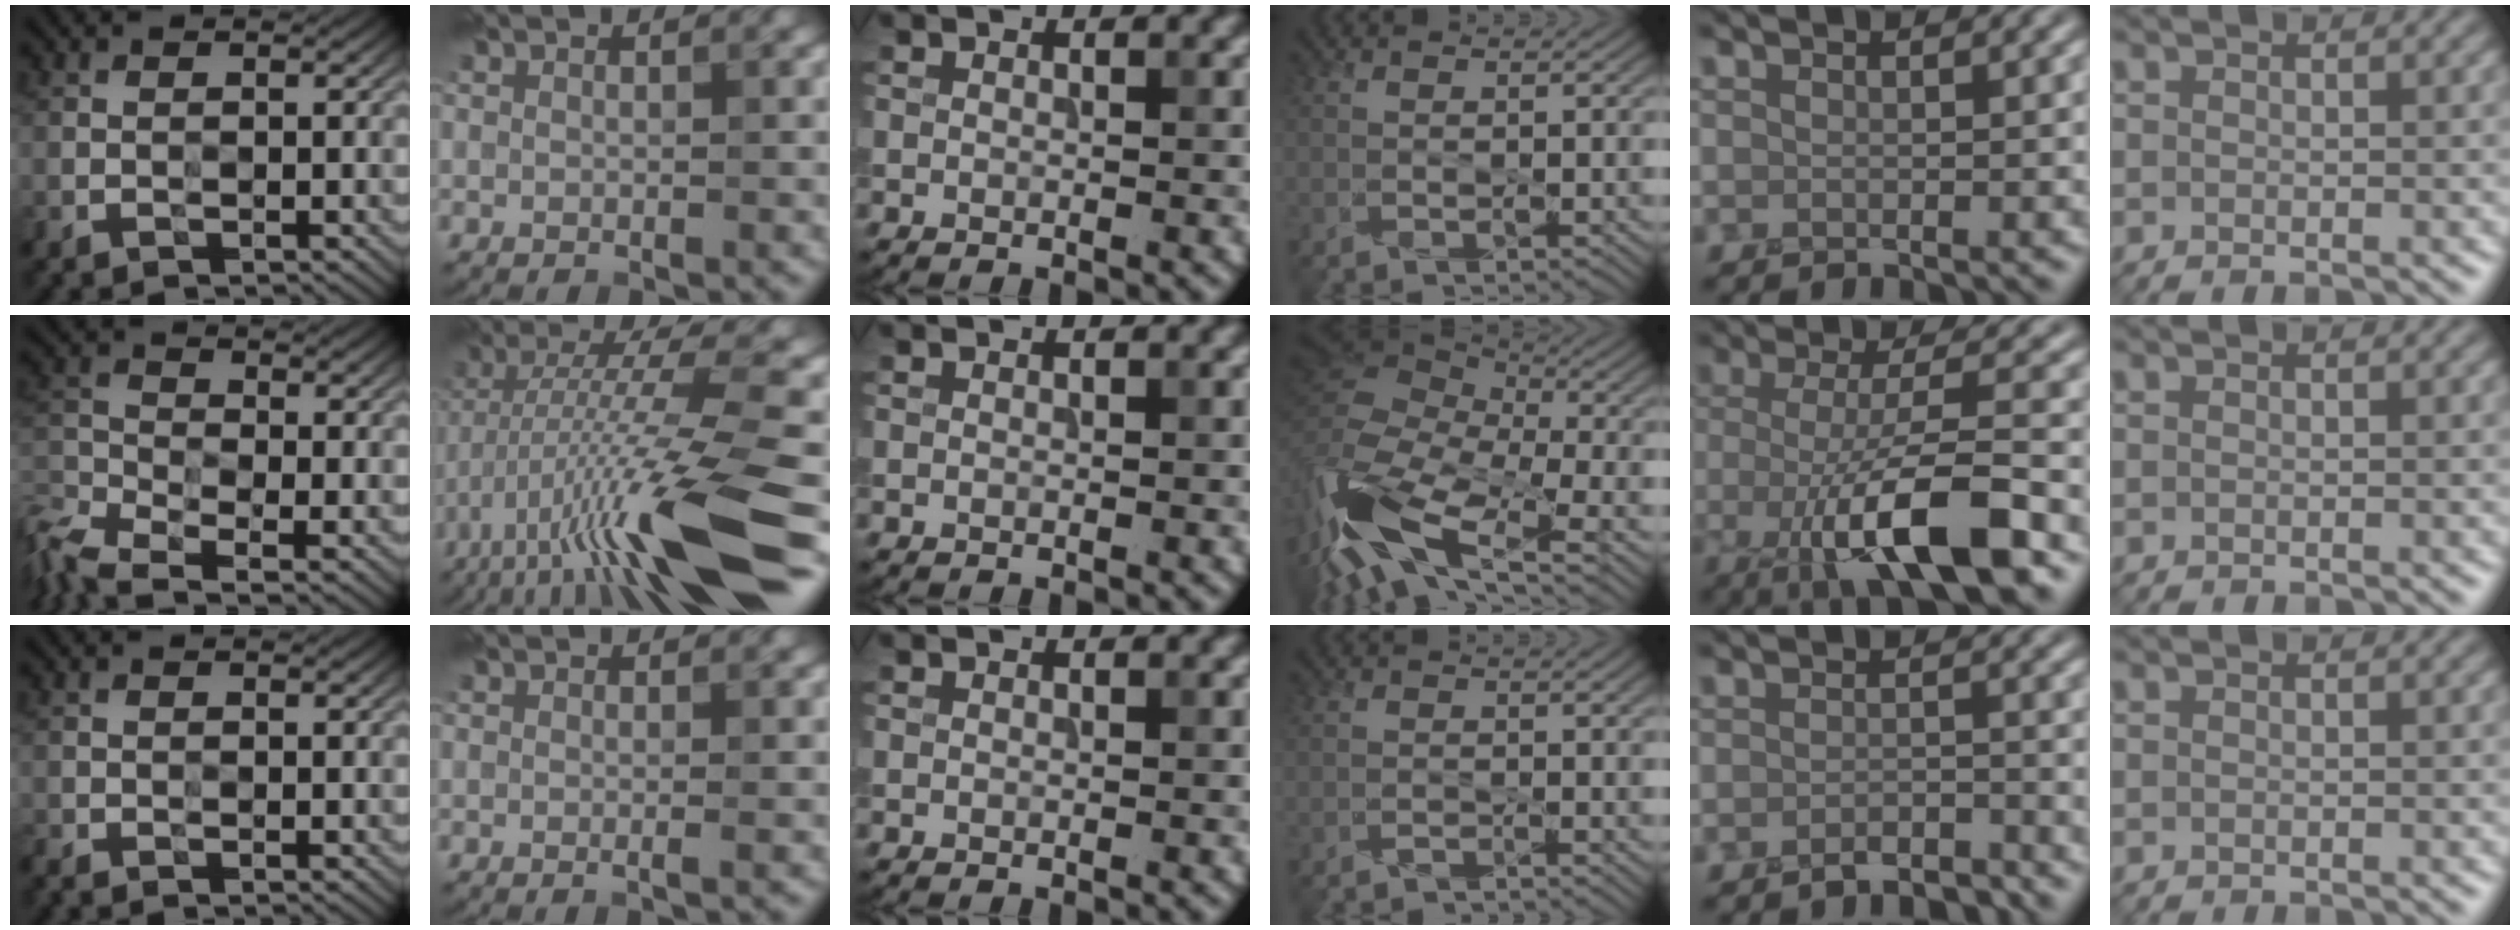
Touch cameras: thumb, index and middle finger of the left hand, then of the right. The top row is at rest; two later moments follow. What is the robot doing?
{"motion": "peel", "object": "tape"}